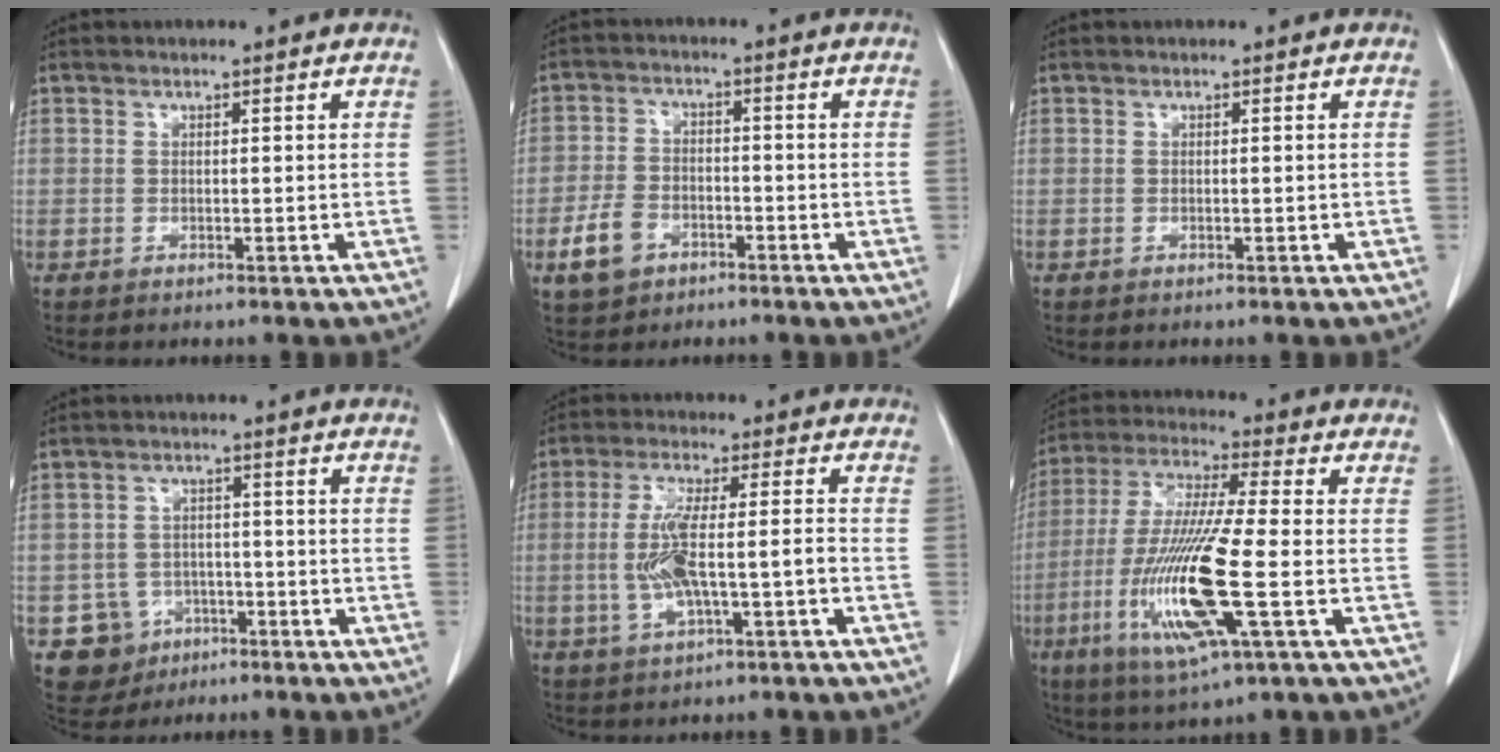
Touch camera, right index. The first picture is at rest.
{"total": 6.2, "force": [-3.2, 4.3, 3.1], "torque": [-0.075, 0.006, -0.055]}
{"total": 0.0}
{"total": 6.7, "force": [-2.8, 6.1, 0.7], "torque": [-0.014, 0.011, -0.037]}
{"total": 8.5, "force": [-1.8, 1.4, 8.2], "torque": [-0.168, 0.009, -0.030]}
{"total": 16.5, "force": [-4.2, 0.8, 16.0], "torque": [-0.334, -0.021, -0.080]}